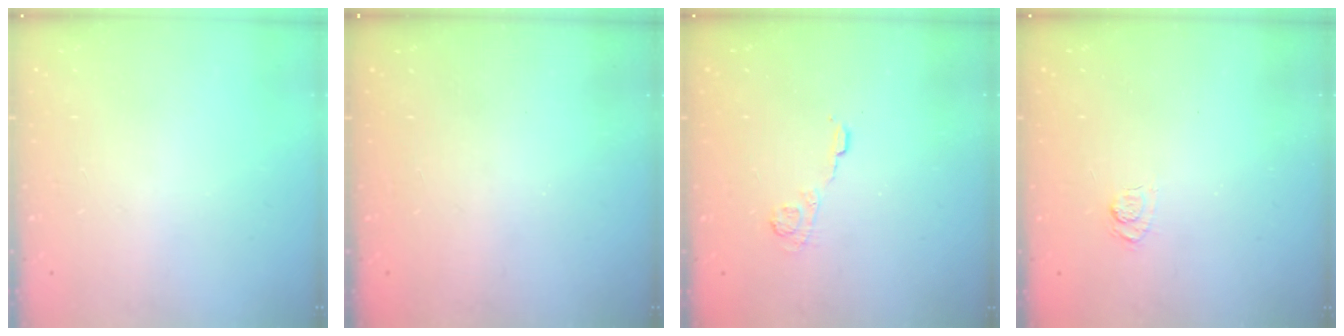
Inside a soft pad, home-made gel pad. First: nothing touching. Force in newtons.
{"total": 2.4, "press": 2.3, "slide": 0.7}
{"total": 4.1, "press": 3.8, "slide": 1.4}
{"total": 3.9, "press": 3.6, "slide": 1.7}